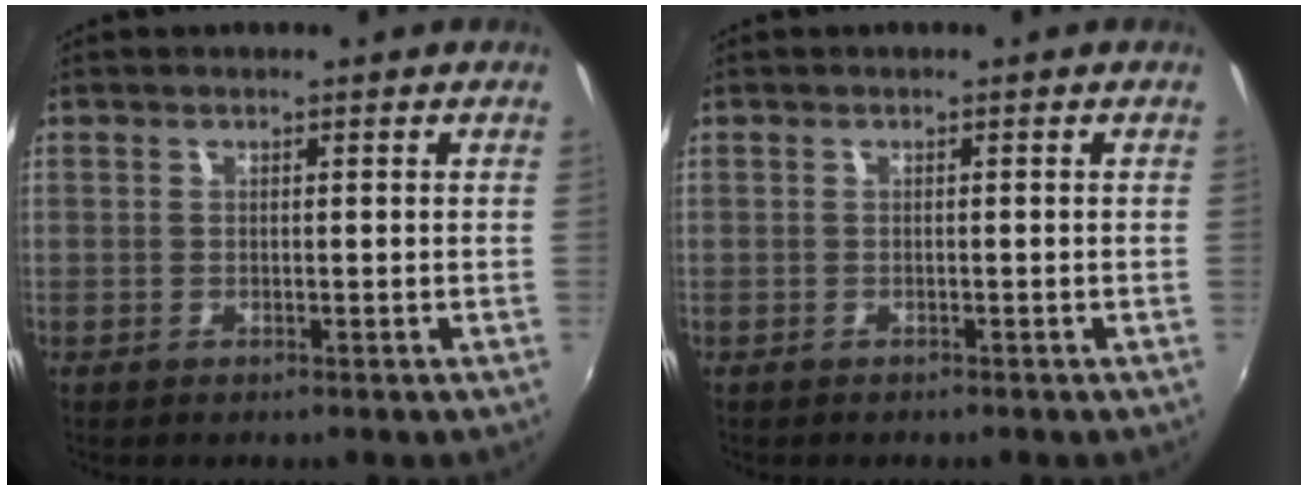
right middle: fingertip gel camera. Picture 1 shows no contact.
{"total": 0.9, "force": [-0.8, 0.3, 0.2], "torque": [-0.003, -0.005, -0.010]}